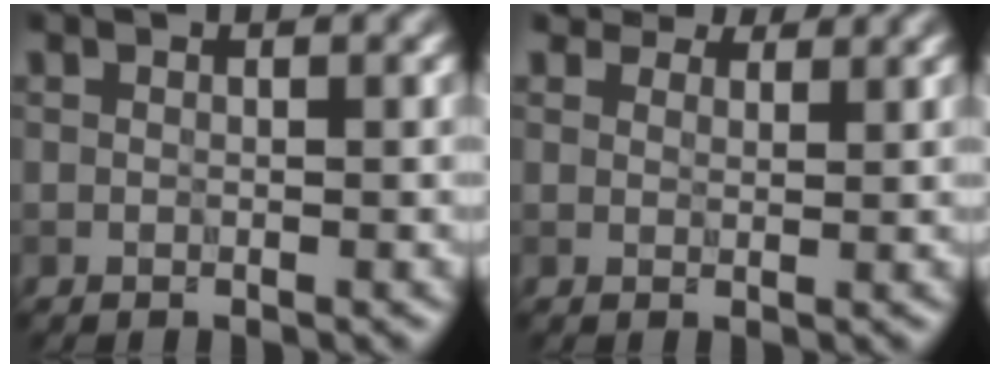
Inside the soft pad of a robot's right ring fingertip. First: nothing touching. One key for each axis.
{"total": 3.6, "fx": 3.1, "fy": 1.6, "fz": 1.0, "tx": -0.027, "ty": -0.011, "tz": 0.053}